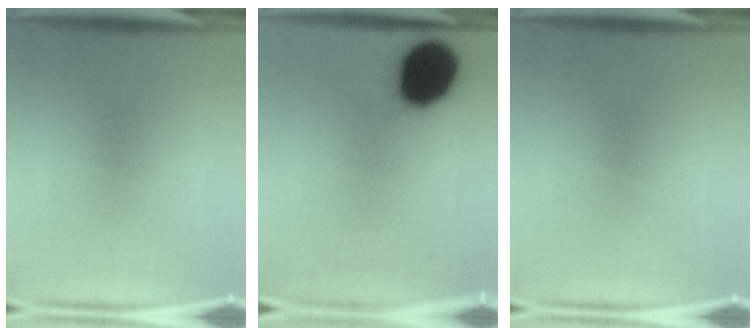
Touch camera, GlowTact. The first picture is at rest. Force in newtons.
{"total": 18.4}
{"total": 0.0}